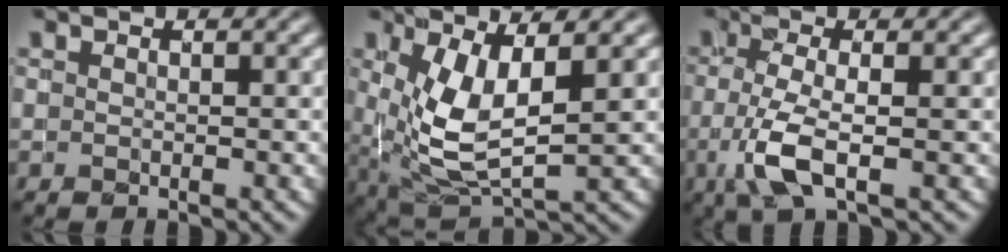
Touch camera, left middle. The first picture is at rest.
{"total": 6.8, "force": [1.0, 3.0, 6.1], "torque": [-0.135, -0.018, 0.027]}
{"total": 4.1, "force": [-1.4, 1.1, 3.7], "torque": [-0.086, -0.007, -0.028]}